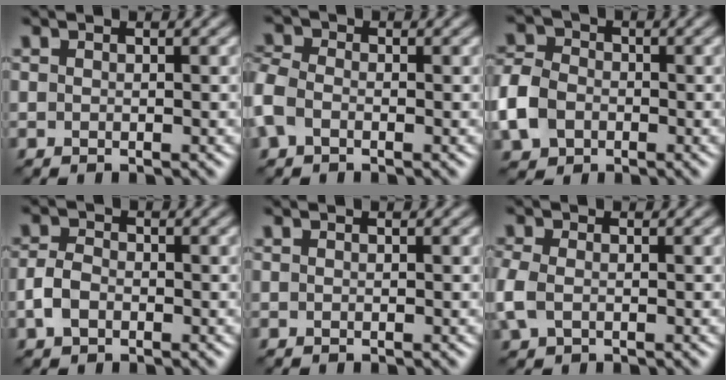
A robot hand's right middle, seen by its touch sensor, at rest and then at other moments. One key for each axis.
{"total": 3.3, "fx": -1.1, "fy": 2.4, "fz": 2.1, "tx": -0.059, "ty": 0.005, "tz": -0.039}
{"total": 5.8, "fx": -1.9, "fy": 4.6, "fz": 3.0, "tx": -0.084, "ty": -0.002, "tz": -0.052}
{"total": 2.6, "fx": -0.9, "fy": 1.8, "fz": 1.6, "tx": -0.036, "ty": -0.001, "tz": -0.025}
{"total": 0.0}
{"total": 2.9, "fx": -0.6, "fy": 2.1, "fz": 1.9, "tx": -0.062, "ty": -0.003, "tz": -0.016}